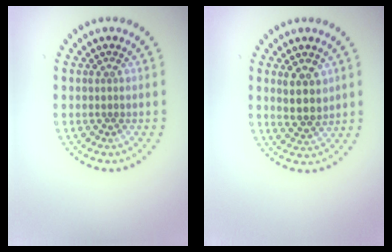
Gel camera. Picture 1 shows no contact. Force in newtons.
{"total": 3.0, "press": 2.8, "slide": 1.1}